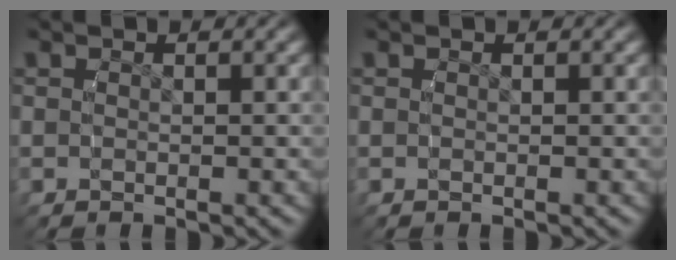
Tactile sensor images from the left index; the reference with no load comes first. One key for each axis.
{"total": 0.0}